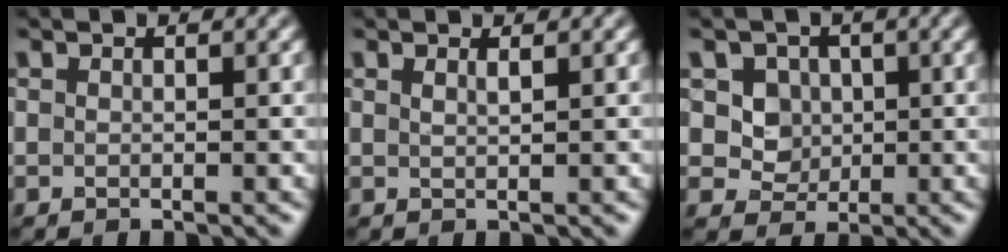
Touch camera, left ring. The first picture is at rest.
{"total": 0.8, "force": [0.5, 0.2, 0.6], "torque": [-0.003, -0.001, 0.008]}
{"total": 5.3, "force": [1.8, 4.5, 2.3], "torque": [-0.038, 0.005, 0.023]}